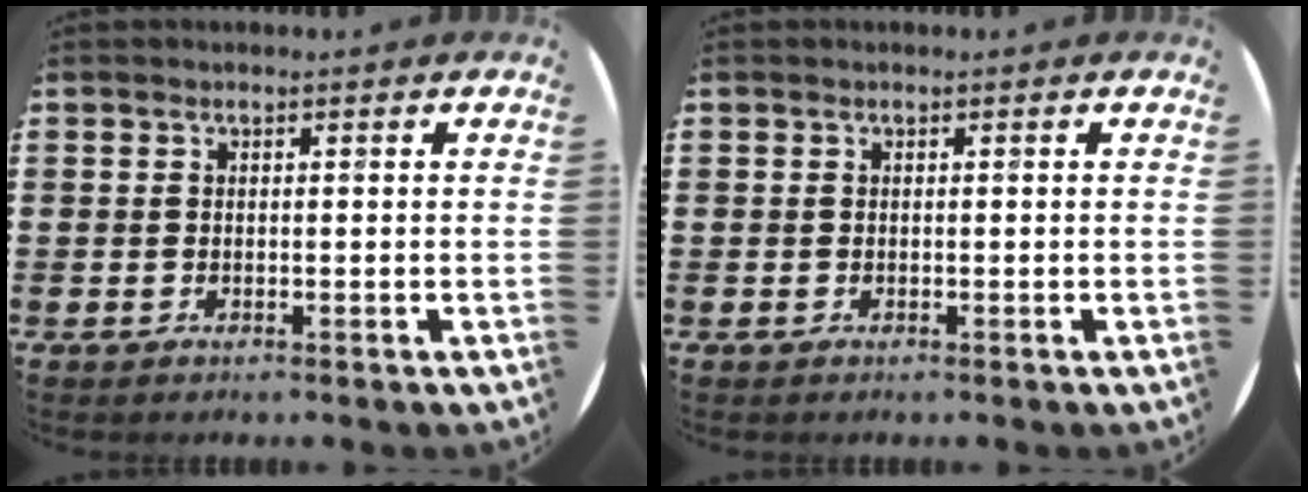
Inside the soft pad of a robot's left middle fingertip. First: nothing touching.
{"total": 0.0}